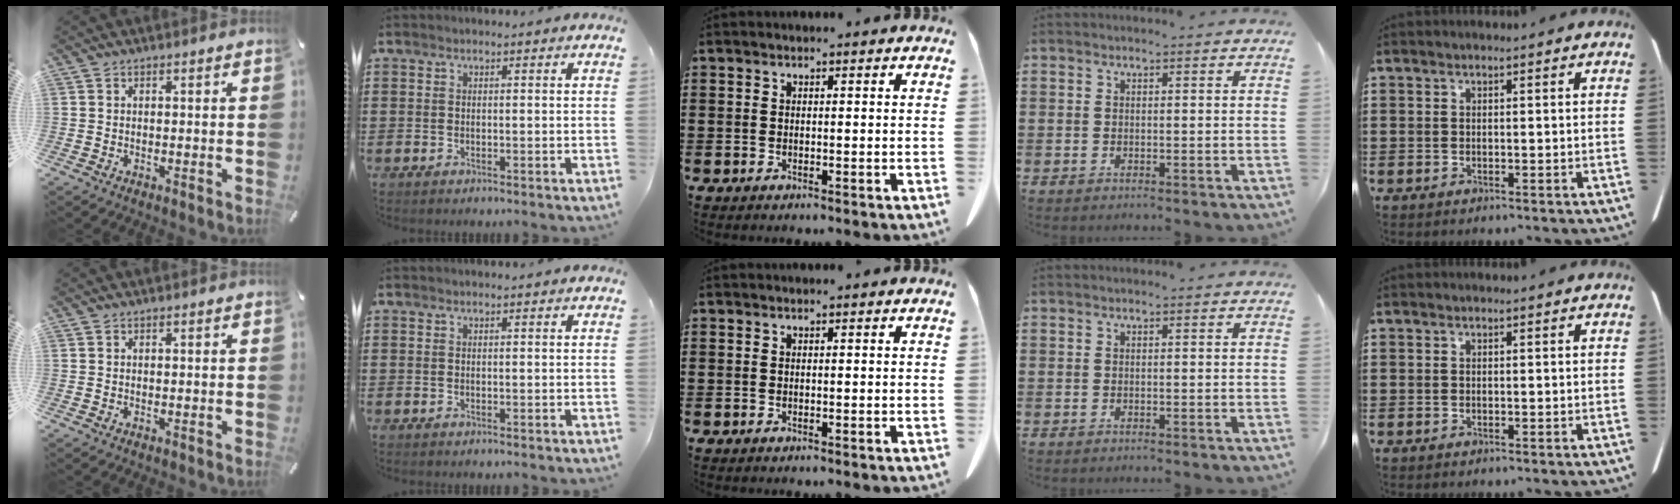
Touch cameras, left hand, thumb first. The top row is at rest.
{}